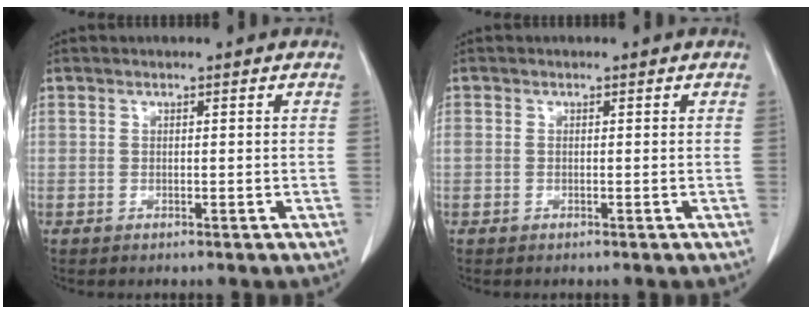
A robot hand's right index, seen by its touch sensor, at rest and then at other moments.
{"total": 0.8, "force": [0.0, 0.6, 0.6], "torque": [-0.026, 0.011, 0.005]}